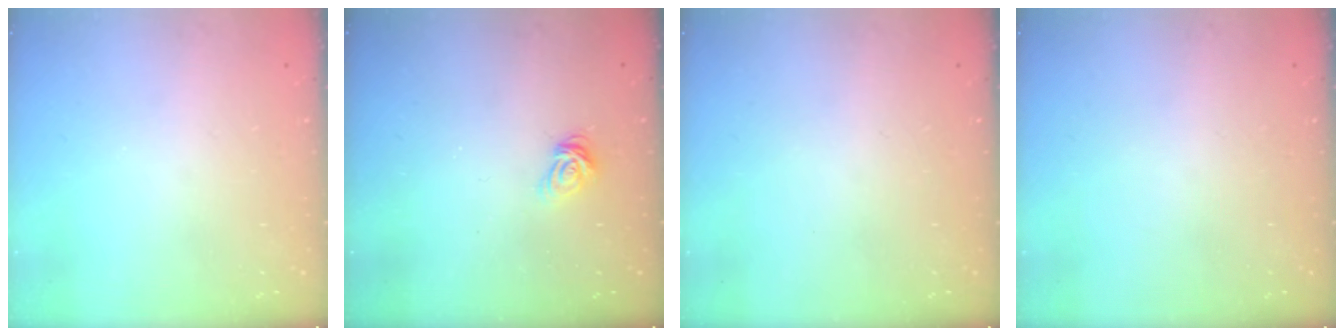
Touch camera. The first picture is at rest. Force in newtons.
{"total": 6.3, "press": 6.3, "slide": 0.5}
{"total": 0.0}
{"total": 0.0}